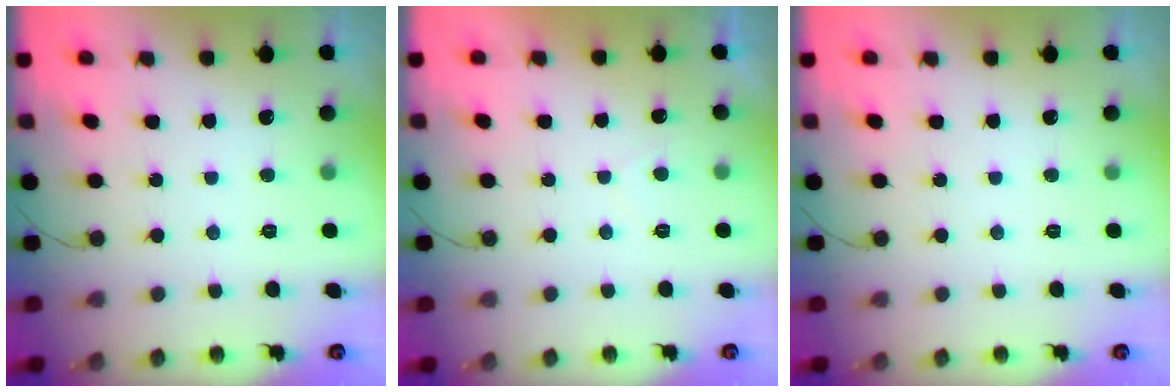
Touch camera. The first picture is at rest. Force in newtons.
{"total": 0.7, "press": 0.3, "slide": 0.6}
{"total": 0.0}